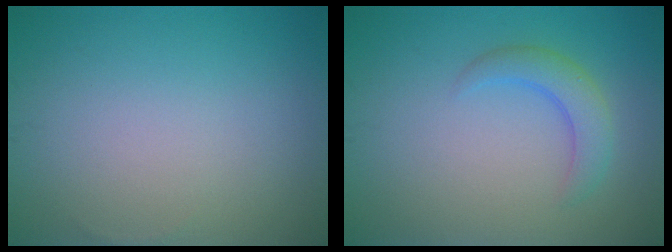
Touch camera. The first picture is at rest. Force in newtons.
{"total": 2.7, "press": 2.7, "slide": 0.1}